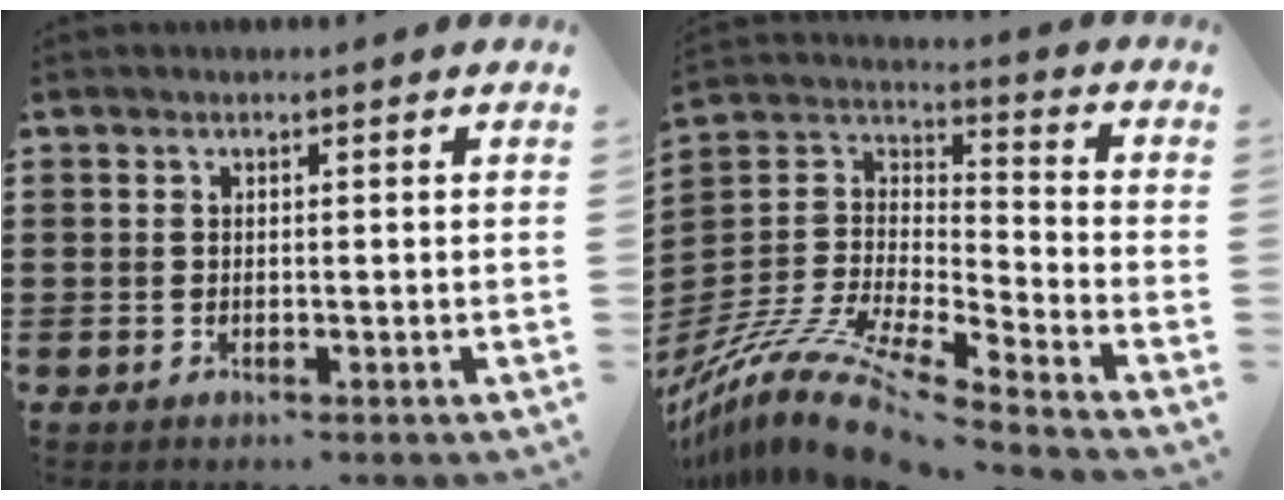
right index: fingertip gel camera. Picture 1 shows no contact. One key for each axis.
{"total": 13.7, "fx": -11.3, "fy": 1.9, "fz": 7.5, "tx": -0.161, "ty": 0.016, "tz": -0.222}